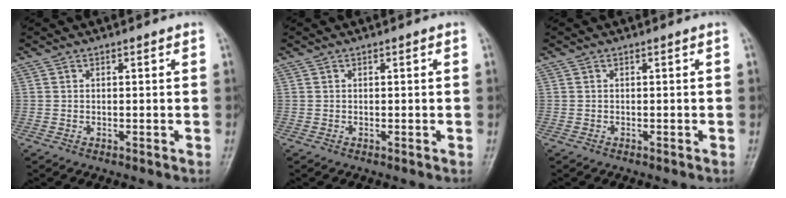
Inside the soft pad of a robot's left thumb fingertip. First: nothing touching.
{"total": 0.0}
{"total": 0.0}